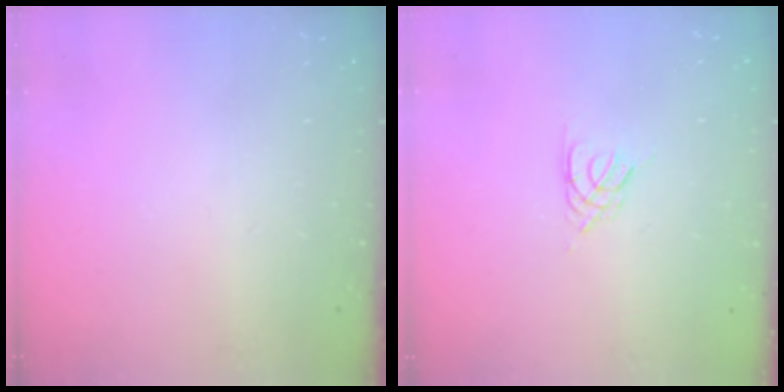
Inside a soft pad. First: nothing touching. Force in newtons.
{"total": 2.1, "press": 2.1, "slide": 0.4}